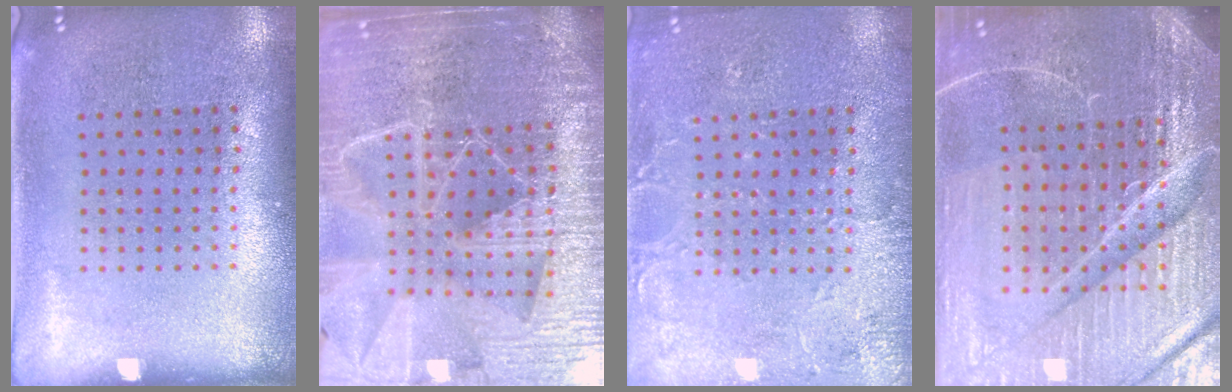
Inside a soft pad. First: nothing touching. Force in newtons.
{"total": 6.5, "press": 5.6, "slide": 3.4}
{"total": 3.4, "press": 3.3, "slide": 0.4}
{"total": 6.5, "press": 5.8, "slide": 3.0}